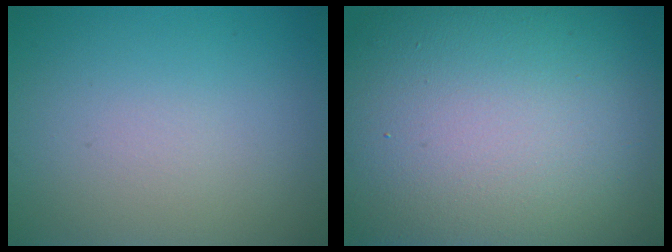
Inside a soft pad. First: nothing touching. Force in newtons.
{"total": 19.8, "press": 19.8, "slide": 1.1}